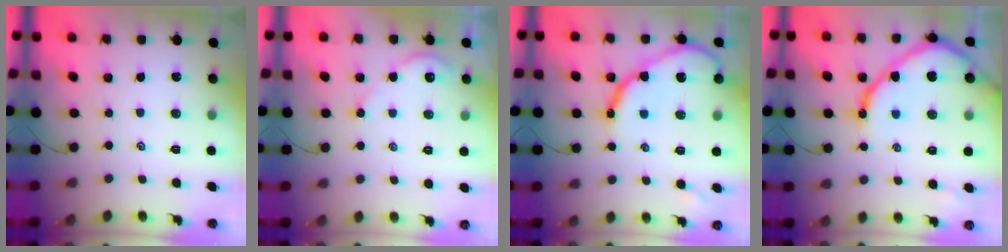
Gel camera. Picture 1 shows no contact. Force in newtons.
{"total": 2.9, "press": 2.9, "slide": 0.4}
{"total": 13.4, "press": 13.4, "slide": 0.5}
{"total": 14.5, "press": 14.4, "slide": 1.5}